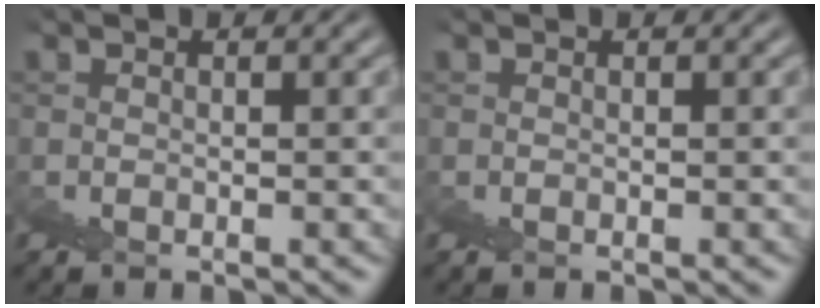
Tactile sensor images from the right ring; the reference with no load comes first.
{"total": 0.0}